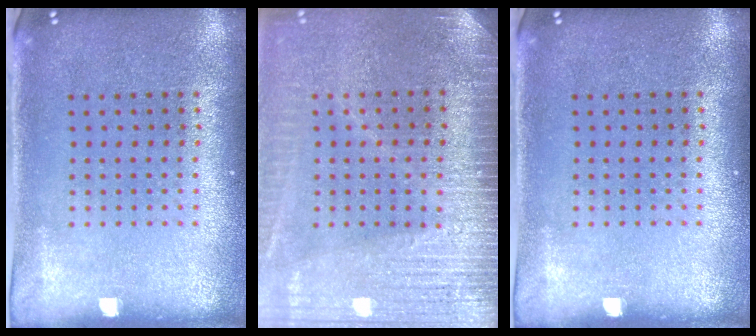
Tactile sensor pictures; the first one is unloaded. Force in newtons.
{"total": 3.6, "press": 3.2, "slide": 1.6}
{"total": 0.0}